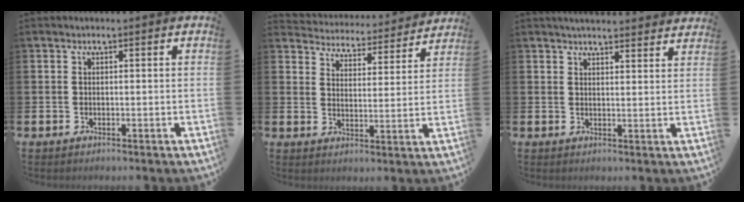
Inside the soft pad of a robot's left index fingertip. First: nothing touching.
{"total": 4.7, "force": [4.7, 0.7, -0.1], "torque": [-0.018, -0.044, 0.078]}
{"total": 3.6, "force": [3.6, 0.2, 0.3], "torque": [-0.009, -0.020, 0.065]}